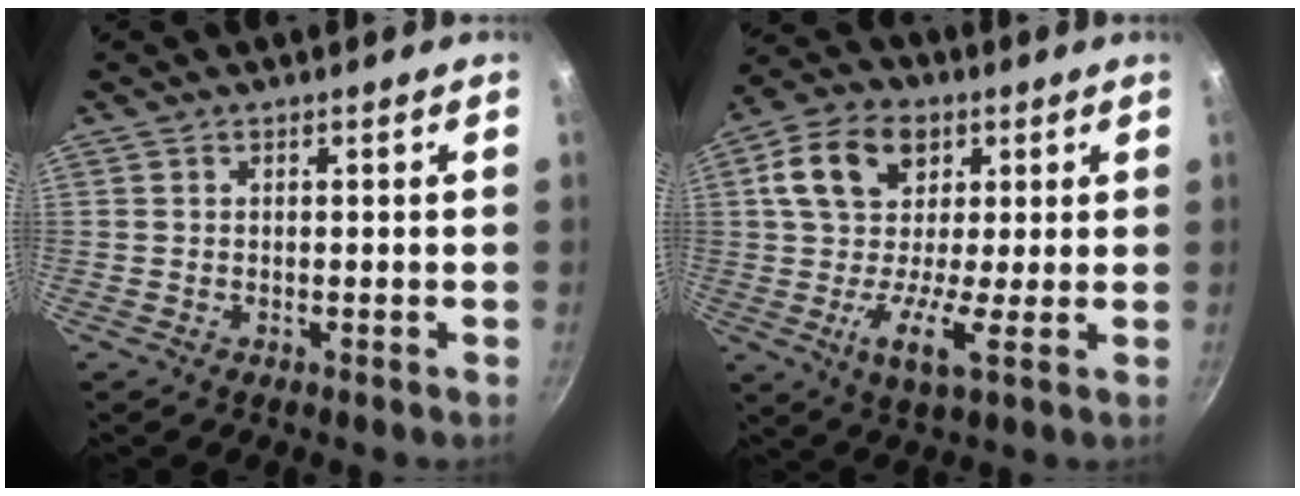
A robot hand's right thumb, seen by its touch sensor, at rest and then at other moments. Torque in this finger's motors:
{"motor_torque": [0.19, 1.57, 0.76, -0.46, 0.36]}